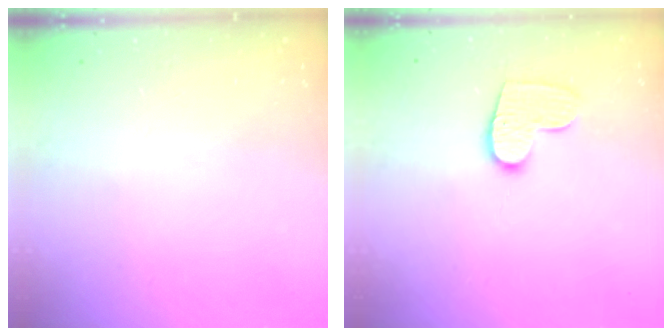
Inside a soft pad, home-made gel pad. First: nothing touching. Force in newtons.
{"total": 10.0, "press": 10.0, "slide": 0.6}